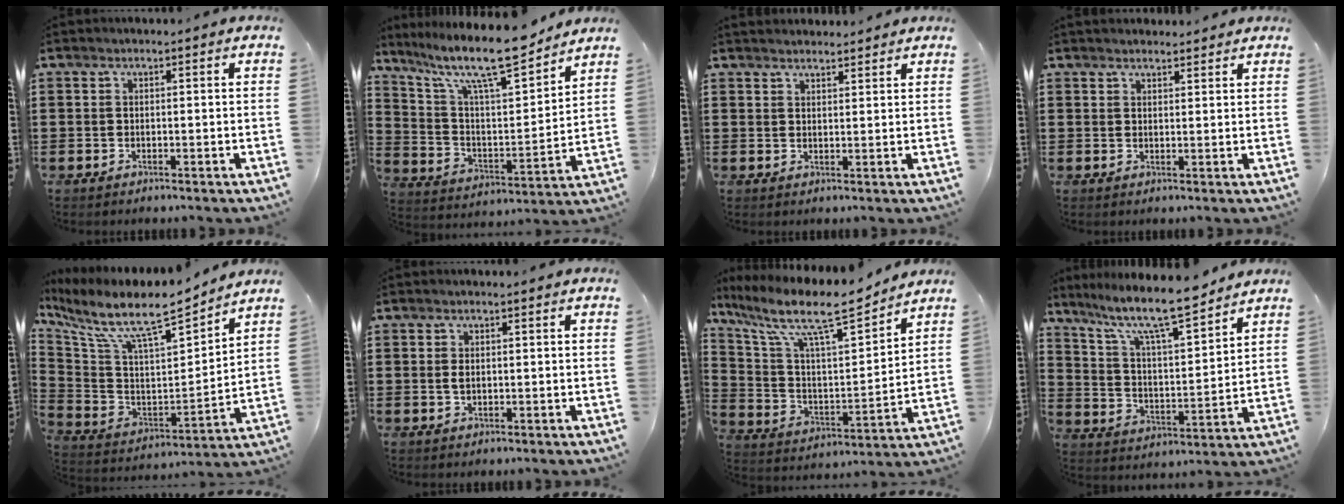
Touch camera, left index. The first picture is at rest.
{"total": 12.4, "force": [9.9, 2.0, 7.2], "torque": [-0.159, -0.060, 0.164]}
{"total": 2.0, "force": [1.9, 0.3, -0.1], "torque": [-0.003, 0.001, 0.038]}
{"total": 1.8, "force": [1.7, 0.4, 0.0], "torque": [-0.004, 0.003, 0.034]}
{"total": 10.0, "force": [8.0, 1.6, 5.7], "torque": [-0.146, -0.060, 0.132]}
{"total": 1.2, "force": [0.1, 0.6, 1.0], "torque": [-0.022, 0.003, 0.001]}
{"total": 12.0, "force": [9.1, 2.2, 7.6], "torque": [-0.174, -0.056, 0.150]}
{"total": 9.8, "force": [8.2, 0.8, 5.3], "torque": [-0.125, -0.053, 0.135]}